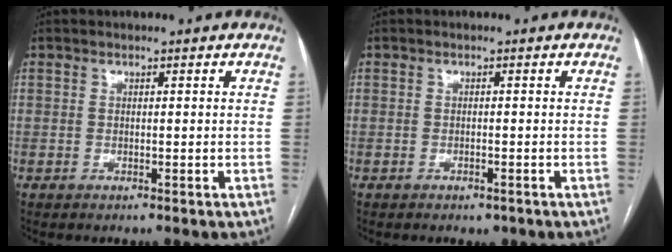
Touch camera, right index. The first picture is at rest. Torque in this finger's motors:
{"motor_torque": [0.30, -0.22, 0.13, 0.02]}